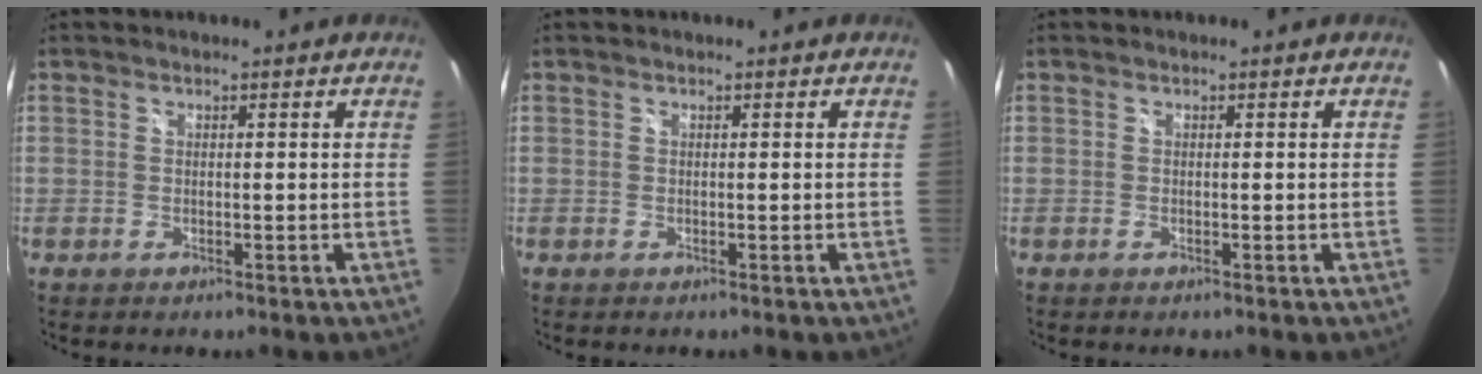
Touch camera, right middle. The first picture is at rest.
{"total": 0.0}
{"total": 0.0}